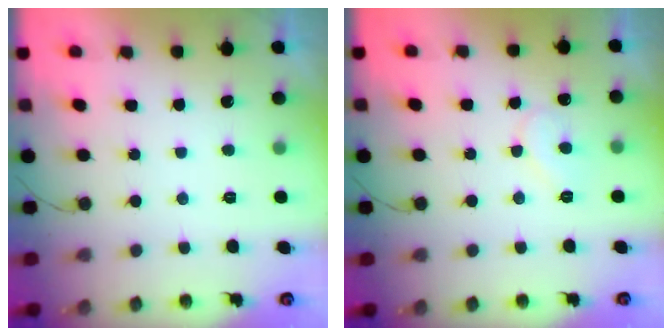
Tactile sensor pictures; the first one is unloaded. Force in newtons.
{"total": 6.1, "press": 6.1, "slide": 0.5}